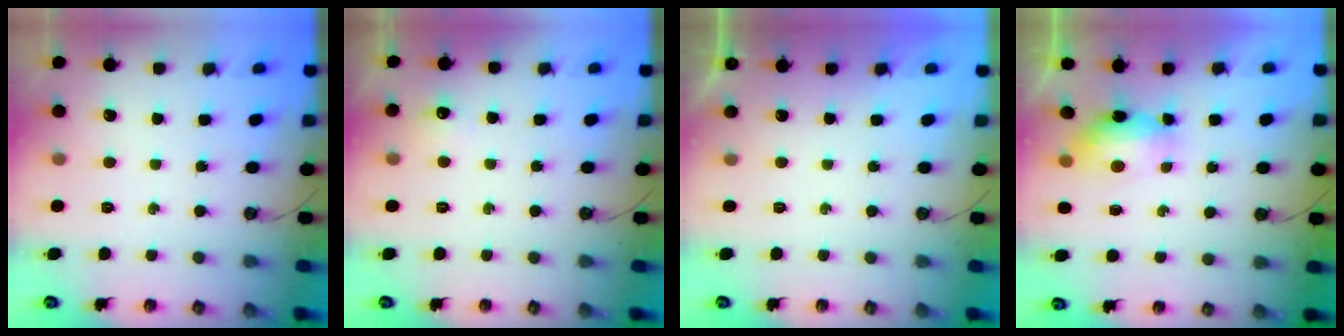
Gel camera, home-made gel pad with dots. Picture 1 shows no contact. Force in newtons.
{"total": 5.6, "press": 5.6, "slide": 0.8}
{"total": 0.0}
{"total": 11.0, "press": 8.8, "slide": 6.6}